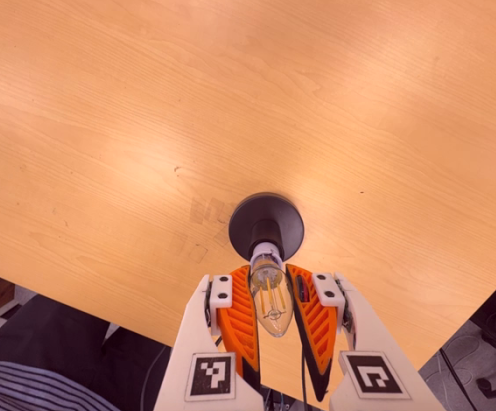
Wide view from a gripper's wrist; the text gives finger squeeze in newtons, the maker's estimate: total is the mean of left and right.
{"total": 21.4, "left": 21.3, "right": 21.5}